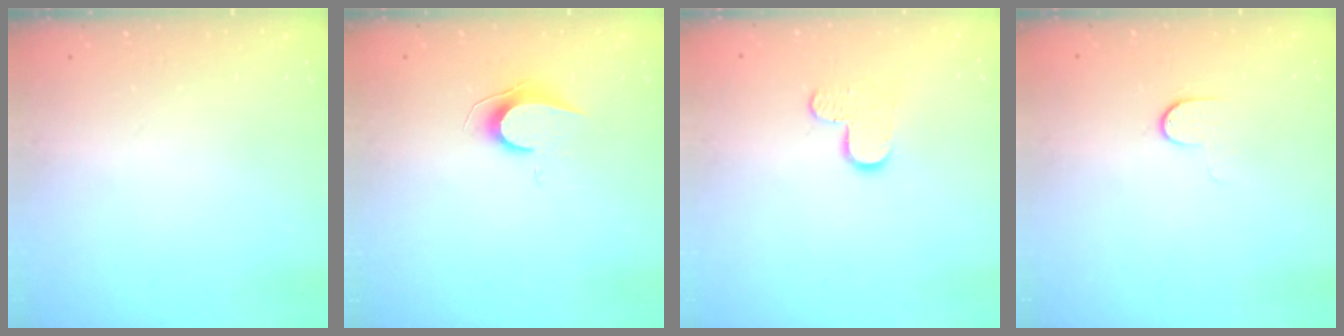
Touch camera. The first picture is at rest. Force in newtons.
{"total": 6.8, "press": 6.8, "slide": 0.7}
{"total": 8.3, "press": 8.3, "slide": 0.6}
{"total": 5.0, "press": 5.0, "slide": 0.5}